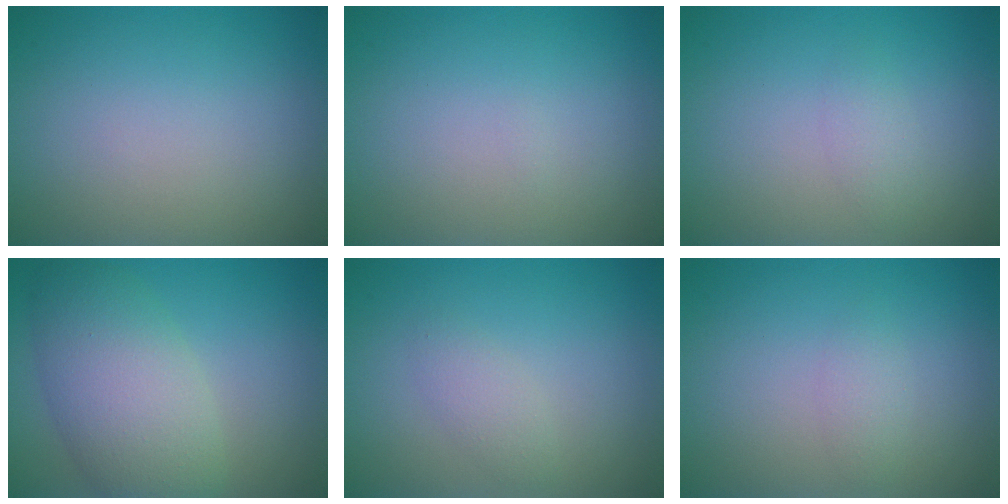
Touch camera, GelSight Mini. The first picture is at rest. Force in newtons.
{"total": 0.0}
{"total": 1.1, "press": 1.1, "slide": 0.1}
{"total": 7.0, "press": 7.0, "slide": 0.3}
{"total": 1.5, "press": 1.5, "slide": 0.0}
{"total": 1.2, "press": 1.2, "slide": 0.1}